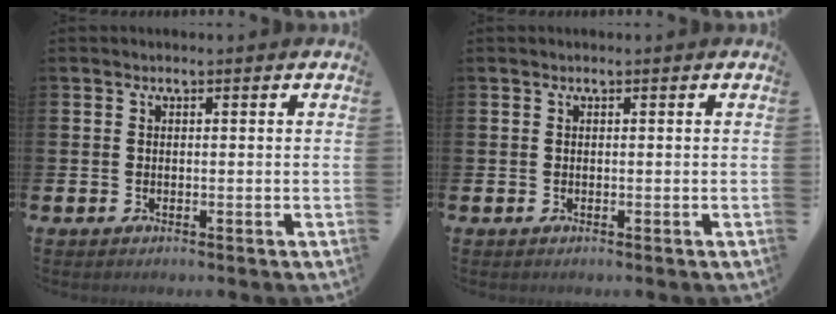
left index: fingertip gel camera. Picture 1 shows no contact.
{"total": 0.0}